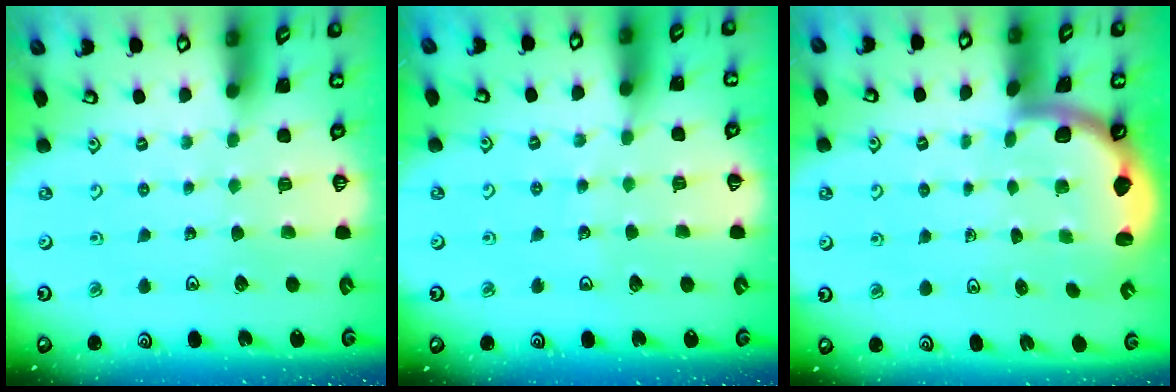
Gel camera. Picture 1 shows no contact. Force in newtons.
{"total": 4.9, "press": 4.9, "slide": 0.4}
{"total": 1.8, "press": 1.8, "slide": 0.1}